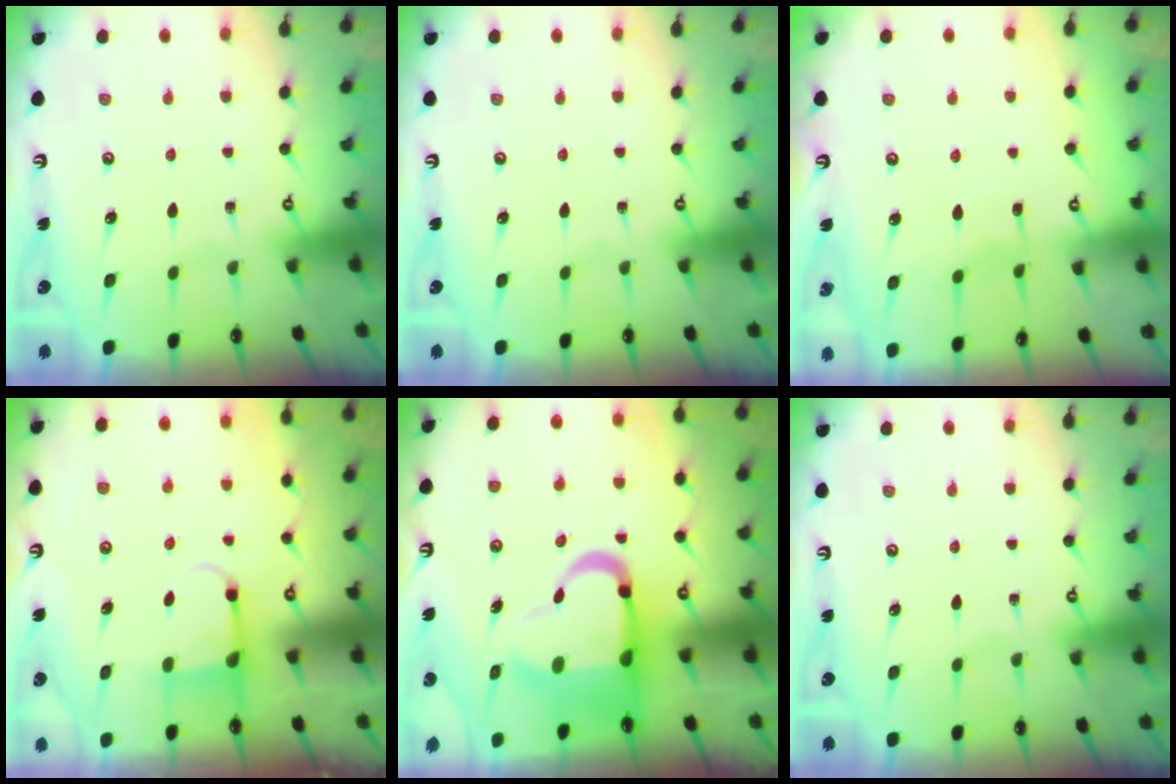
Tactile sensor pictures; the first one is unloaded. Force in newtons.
{"total": 0.0}
{"total": 6.1, "press": 6.1, "slide": 0.6}
{"total": 4.1, "press": 4.0, "slide": 0.6}
{"total": 13.0, "press": 12.6, "slide": 2.9}
{"total": 0.0}